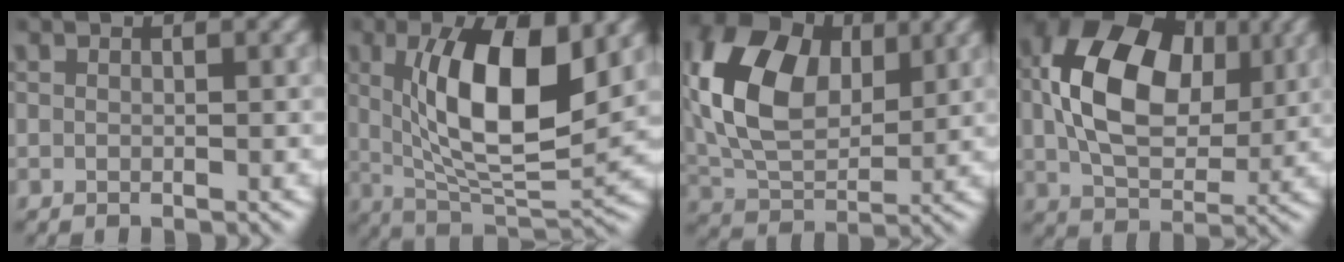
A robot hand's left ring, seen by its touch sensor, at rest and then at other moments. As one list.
[{"total": 11.1, "force": [2.0, 5.0, 9.7], "torque": [-0.174, -0.019, 0.048]}, {"total": 11.1, "force": [2.9, 7.6, 7.6], "torque": [-0.164, -0.015, 0.057]}, {"total": 11.5, "force": [2.1, 7.4, 8.5], "torque": [-0.170, -0.015, 0.045]}]